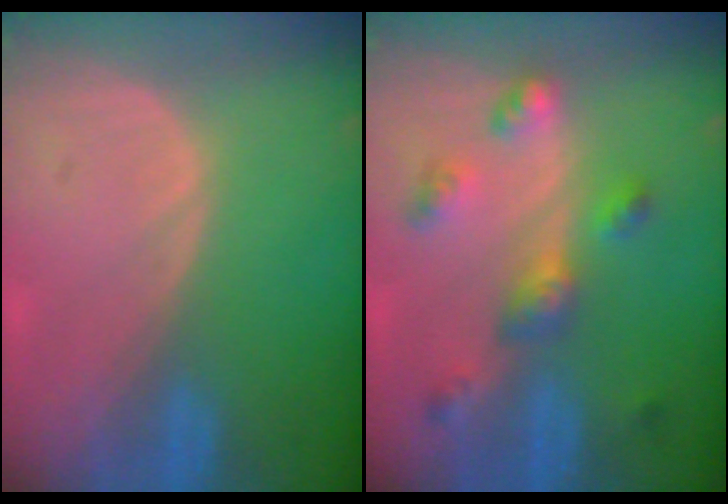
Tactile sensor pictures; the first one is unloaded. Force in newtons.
{"total": 6.5, "press": 5.8, "slide": 3.0}